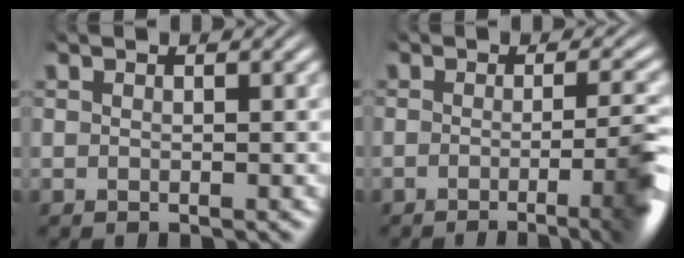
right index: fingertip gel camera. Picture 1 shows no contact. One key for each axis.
{"total": 6.4, "fx": -3.0, "fy": 1.2, "fz": 5.6, "tx": -0.050, "ty": -0.004, "tz": -0.051}